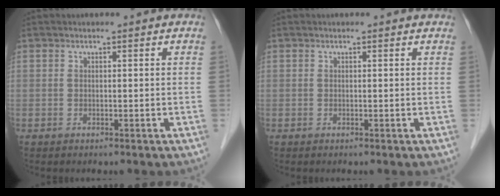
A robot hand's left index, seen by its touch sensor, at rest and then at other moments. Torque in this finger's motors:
{"motor_torque": [0.62, -0.77, 0.05, 0.02]}